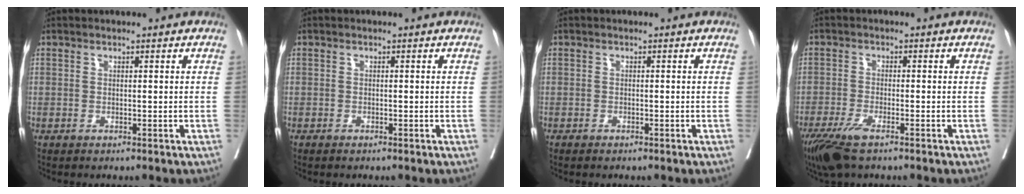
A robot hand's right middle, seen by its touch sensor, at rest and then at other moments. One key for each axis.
{"total": 0.6, "fx": -0.5, "fy": 0.1, "fz": 0.2, "tx": -0.008, "ty": -0.001, "tz": -0.010}
{"total": 1.0, "fx": -0.8, "fy": 0.3, "fz": 0.4, "tx": -0.009, "ty": -0.002, "tz": -0.013}
{"total": 5.8, "fx": -4.0, "fy": 1.1, "fz": 4.1, "tx": -0.080, "ty": -0.014, "tz": -0.071}